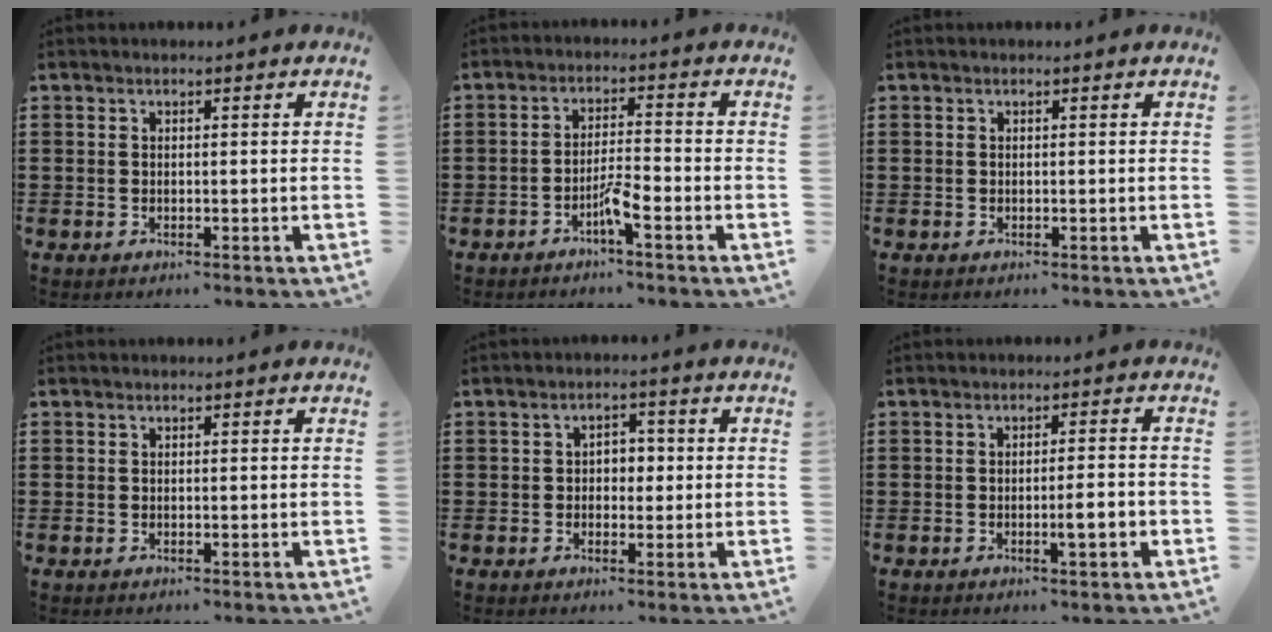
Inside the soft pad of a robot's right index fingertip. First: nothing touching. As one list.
[{"total": 3.7, "force": [-2.3, 0.4, 2.9], "torque": [-0.065, -0.001, -0.047]}, {"total": 0.0}, {"total": 0.0}, {"total": 2.7, "force": [-0.3, 2.1, 1.8], "torque": [-0.031, 0.006, -0.012]}, {"total": 3.8, "force": [-1.2, 0.5, 3.6], "torque": [-0.052, -0.004, -0.022]}]